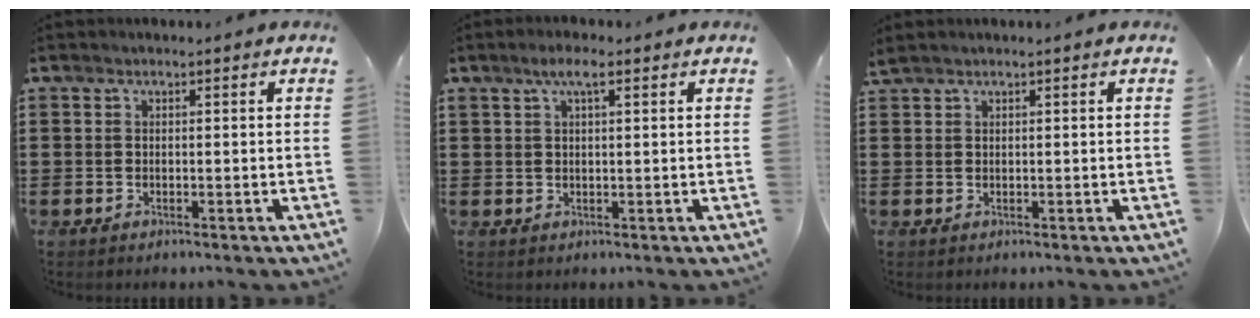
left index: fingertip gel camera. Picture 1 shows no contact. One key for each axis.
{"total": 2.9, "fx": 1.5, "fy": 1.2, "fz": 2.2, "tx": -0.048, "ty": 0.008, "tz": 0.025}
{"total": 0.7, "fx": 0.7, "fy": 0.0, "fz": 0.3, "tx": -0.008, "ty": 0.000, "tz": 0.013}